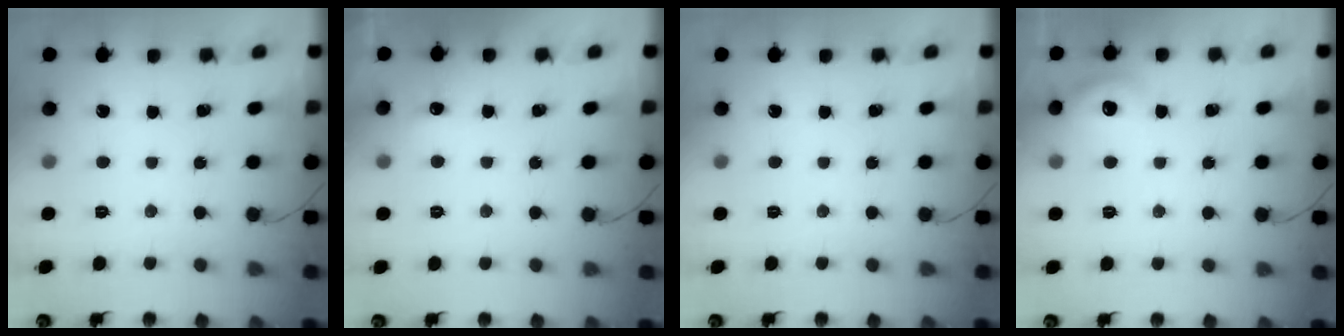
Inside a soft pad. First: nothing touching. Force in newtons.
{"total": 4.8, "press": 4.6, "slide": 1.4}
{"total": 0.0}
{"total": 8.2, "press": 8.1, "slide": 1.4}